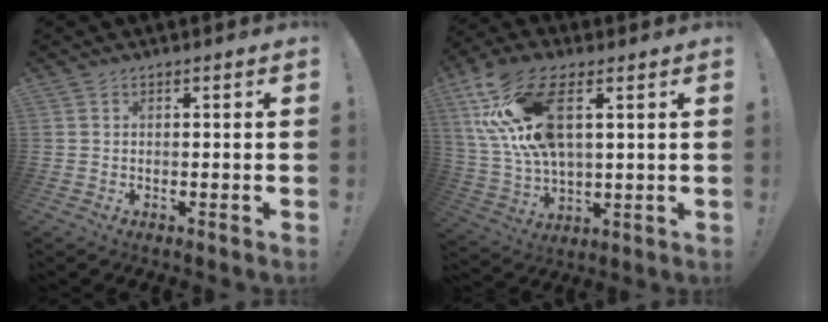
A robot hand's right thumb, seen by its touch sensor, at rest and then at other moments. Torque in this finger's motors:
{"motor_torque": [1.59, 1.73, 1.47, 1.30, 0.23]}